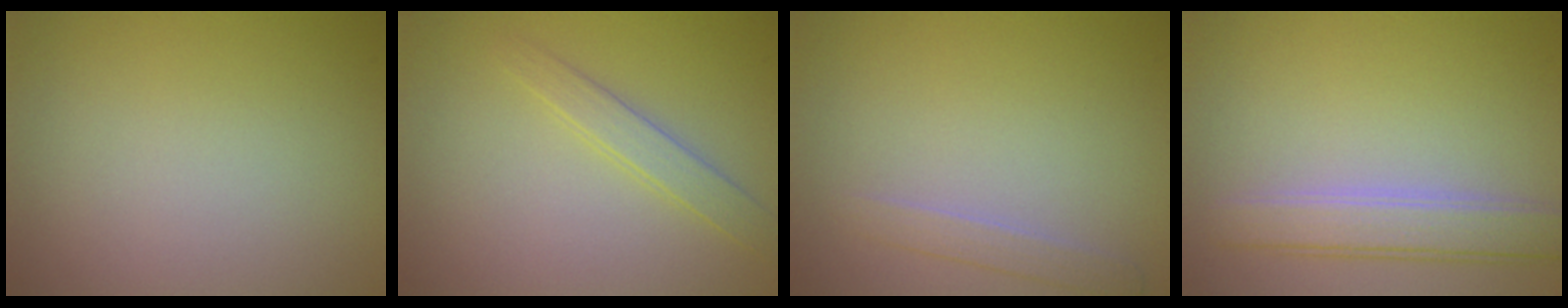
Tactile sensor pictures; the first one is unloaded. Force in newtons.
{"total": 2.0, "press": 2.0, "slide": 0.1}
{"total": 1.4, "press": 1.4, "slide": 0.0}
{"total": 3.7, "press": 3.7, "slide": 0.3}